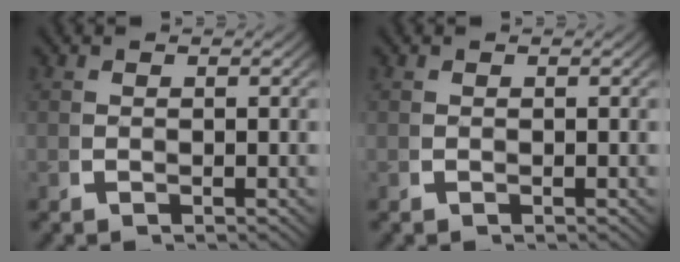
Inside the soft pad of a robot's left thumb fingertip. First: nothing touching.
{"total": 0.0}